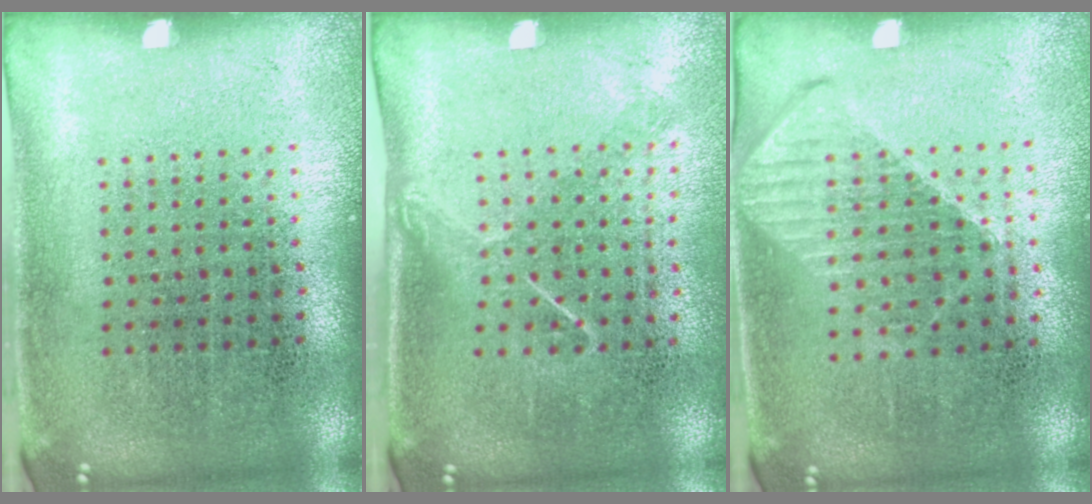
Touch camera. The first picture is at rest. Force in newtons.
{"total": 1.3, "press": 1.0, "slide": 0.9}
{"total": 1.2, "press": 1.1, "slide": 0.4}